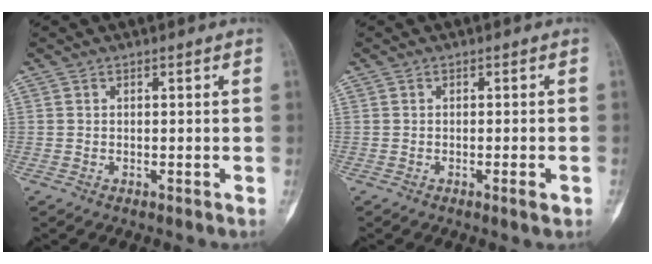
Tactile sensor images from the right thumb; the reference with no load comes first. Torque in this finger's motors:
{"motor_torque": [-0.25, 0.01, 0.26, 0.19, -0.06]}